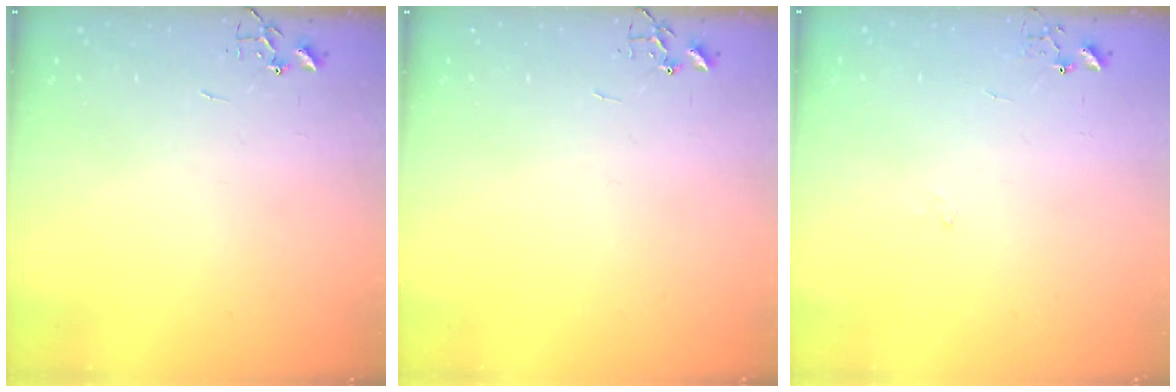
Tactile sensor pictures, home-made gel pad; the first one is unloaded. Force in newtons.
{"total": 0.0}
{"total": 5.8, "press": 5.8, "slide": 0.7}